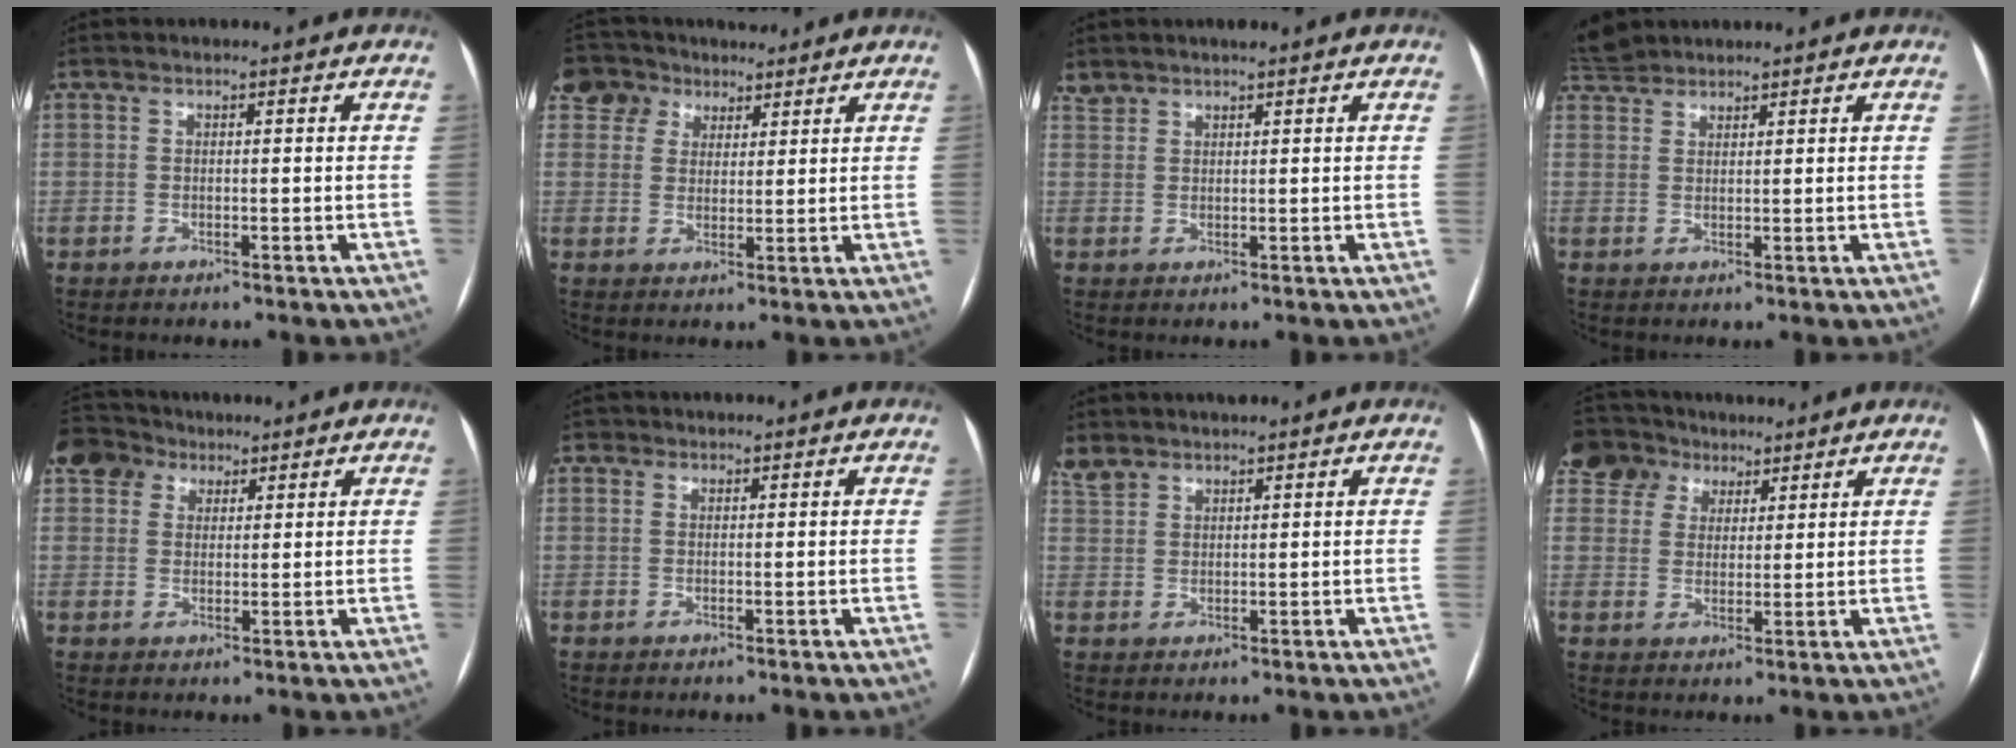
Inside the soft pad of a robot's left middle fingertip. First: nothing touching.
{"total": 7.1, "force": [4.7, 5.2, 0.7], "torque": [-0.021, 0.032, 0.089]}
{"total": 2.1, "force": [1.9, 0.6, 0.5], "torque": [-0.011, 0.010, 0.036]}
{"total": 3.8, "force": [3.6, 0.9, 0.2], "torque": [-0.013, 0.024, 0.073]}
{"total": 5.7, "force": [4.0, 4.0, 1.2], "torque": [-0.035, 0.028, 0.078]}
{"total": 0.7, "force": [0.3, 0.6, 0.0], "torque": [0.004, 0.000, 0.002]}
{"total": 3.8, "force": [3.3, 1.5, 0.9], "torque": [-0.023, 0.016, 0.067]}
{"total": 8.0, "force": [5.7, 5.6, 1.0], "torque": [-0.026, 0.031, 0.107]}